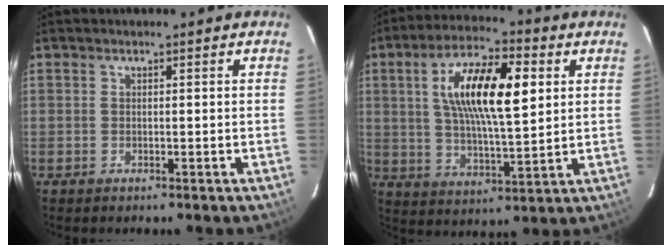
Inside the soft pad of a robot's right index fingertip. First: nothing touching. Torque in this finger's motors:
{"motor_torque": [0.69, 0.07, 1.05, 0.21]}